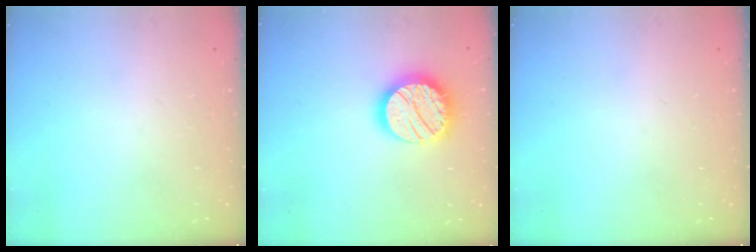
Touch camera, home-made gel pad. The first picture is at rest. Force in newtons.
{"total": 19.2, "press": 19.1, "slide": 1.2}
{"total": 0.0}